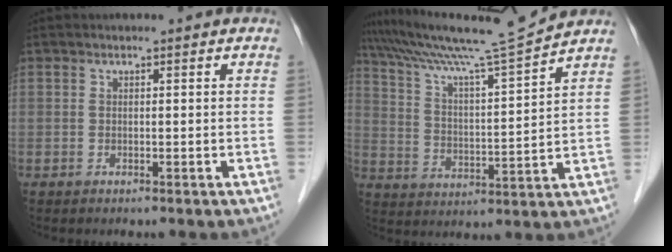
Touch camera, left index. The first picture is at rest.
{"total": 13.4, "force": [12.3, -3.0, 4.2], "torque": [-0.081, -0.026, 0.210]}